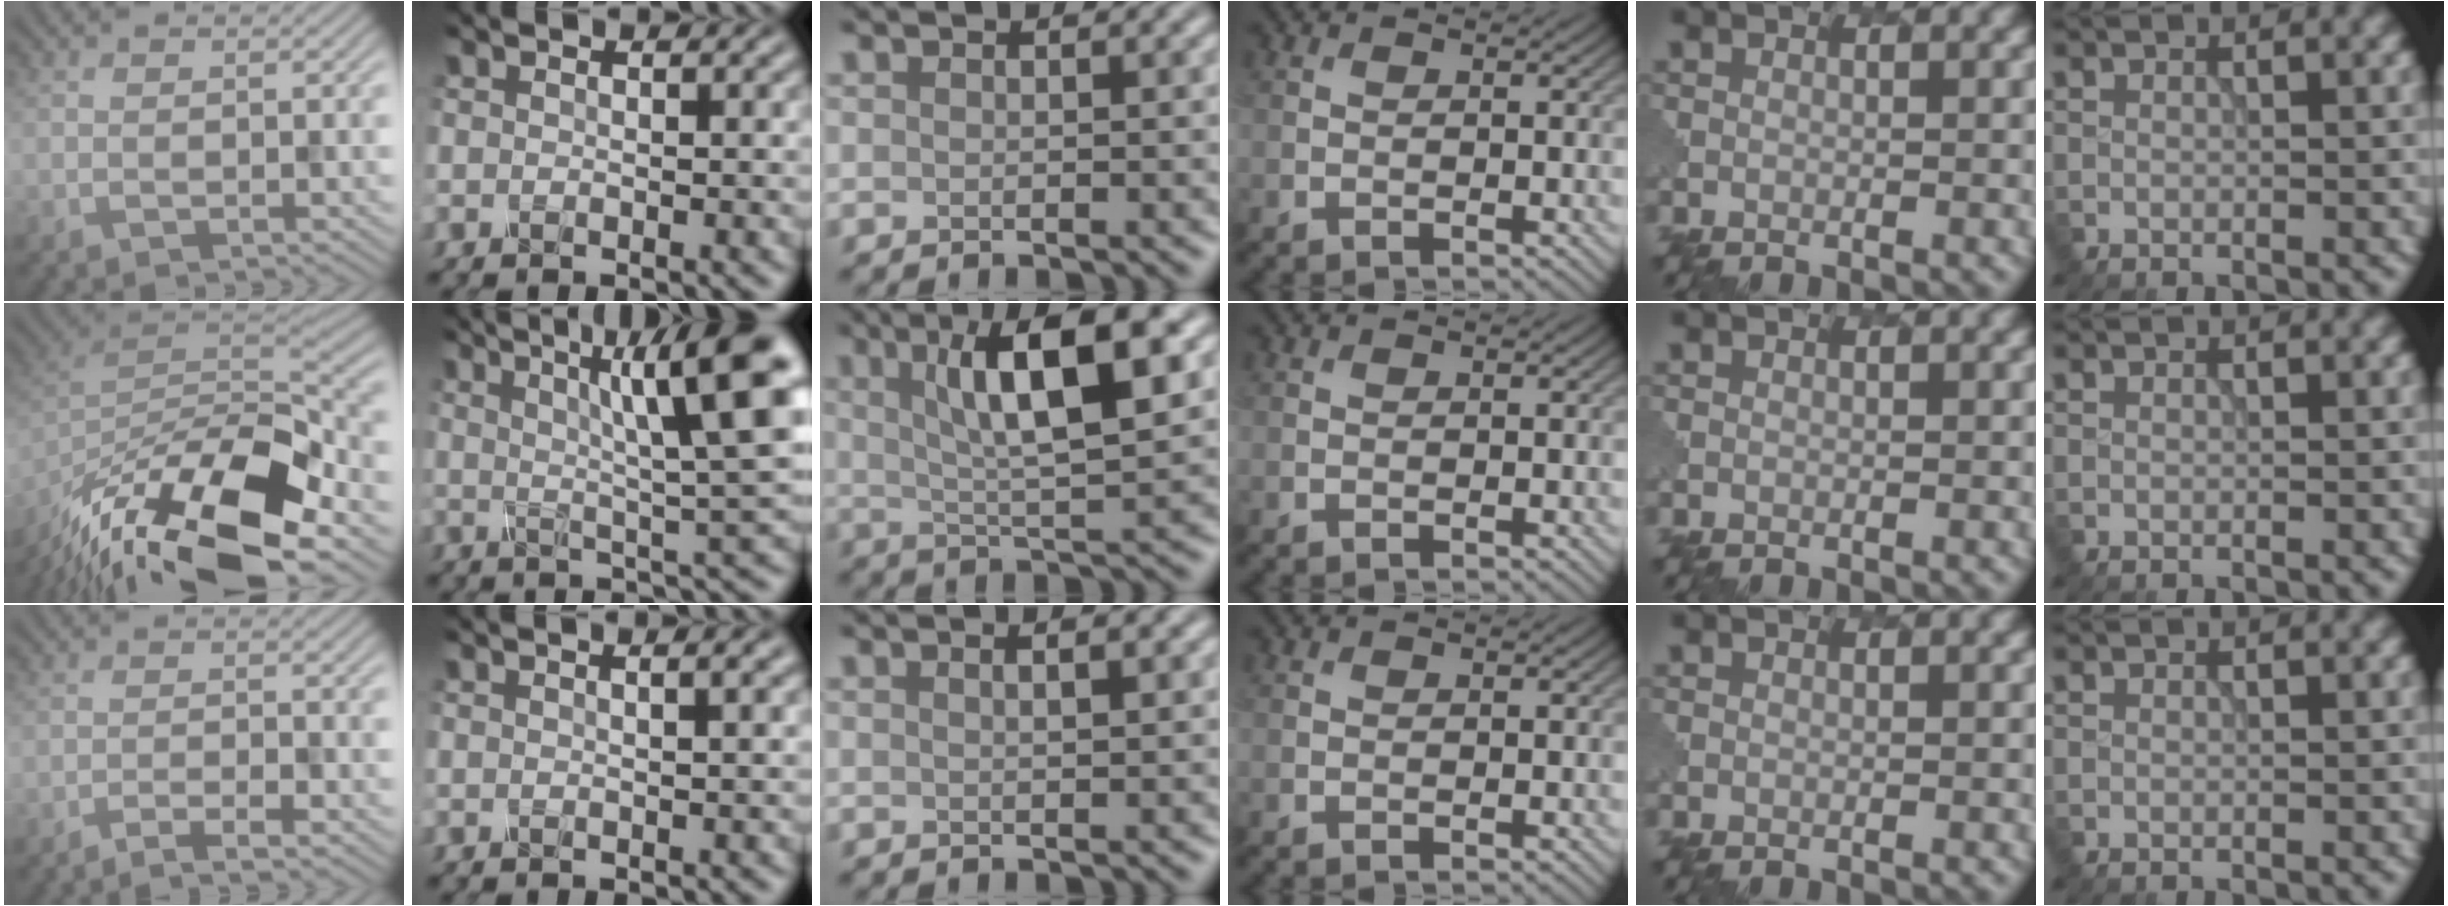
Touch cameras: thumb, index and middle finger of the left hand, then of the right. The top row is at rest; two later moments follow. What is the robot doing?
{"motion": "twist", "object": "rubiks cube"}